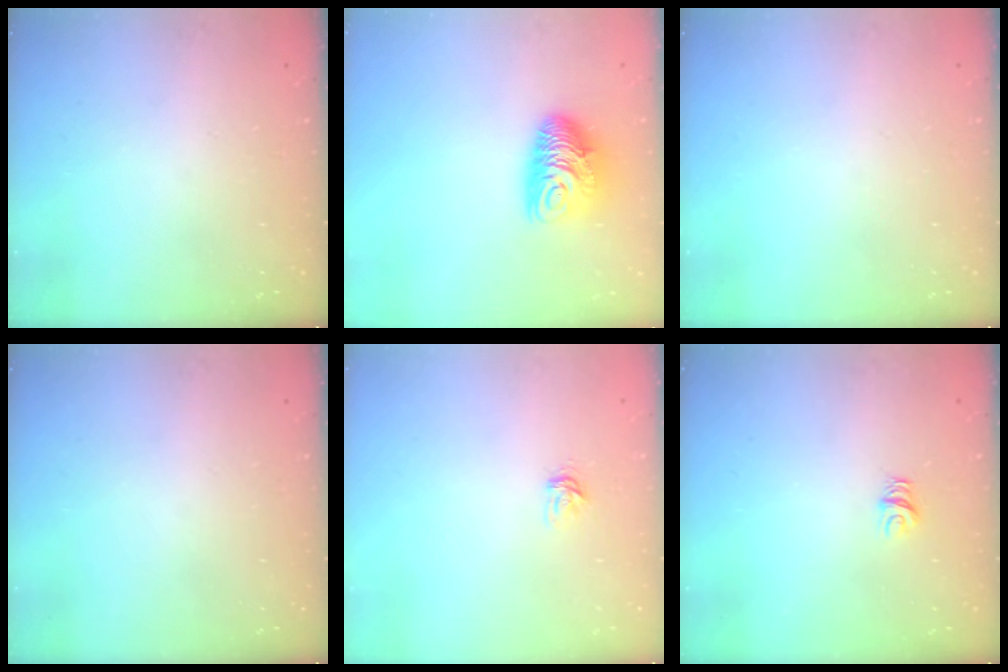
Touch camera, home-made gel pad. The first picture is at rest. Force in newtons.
{"total": 10.5, "press": 10.5, "slide": 0.6}
{"total": 0.0}
{"total": 0.0}
{"total": 3.6, "press": 3.6, "slide": 0.4}
{"total": 5.0, "press": 5.0, "slide": 0.0}